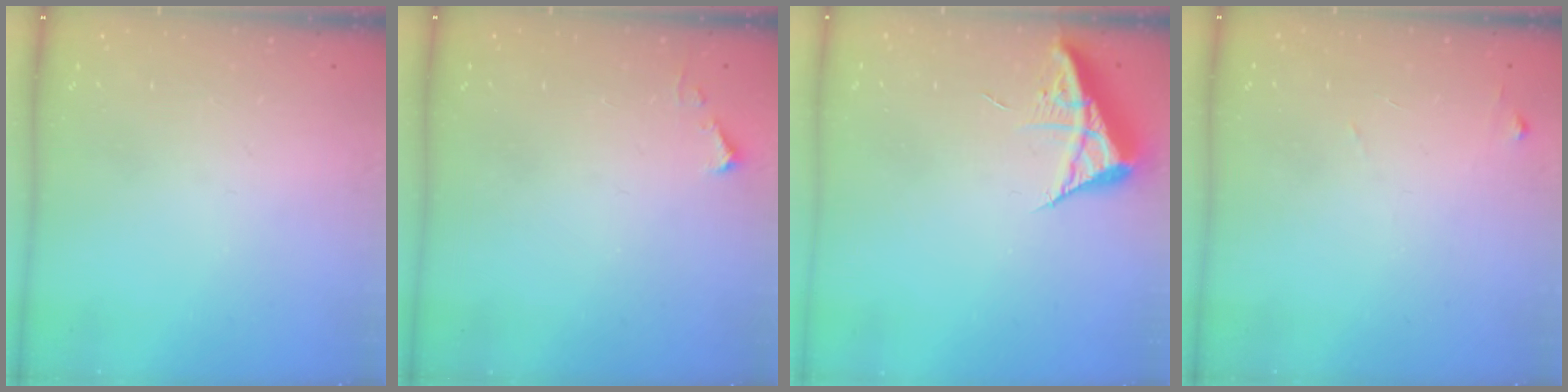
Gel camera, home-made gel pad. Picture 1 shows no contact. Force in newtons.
{"total": 3.7, "press": 3.6, "slide": 0.5}
{"total": 9.2, "press": 9.2, "slide": 0.8}
{"total": 7.4, "press": 7.4, "slide": 0.4}